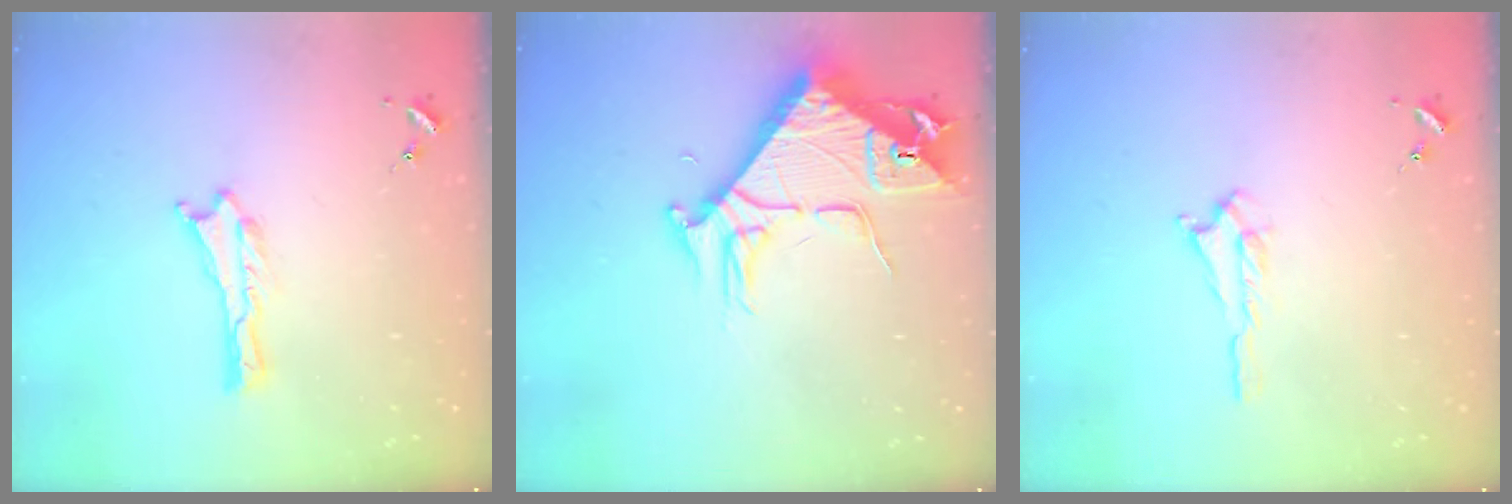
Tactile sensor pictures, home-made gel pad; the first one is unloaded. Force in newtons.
{"total": 7.9, "press": 7.8, "slide": 1.0}
{"total": 0.7, "press": 0.7, "slide": 0.2}